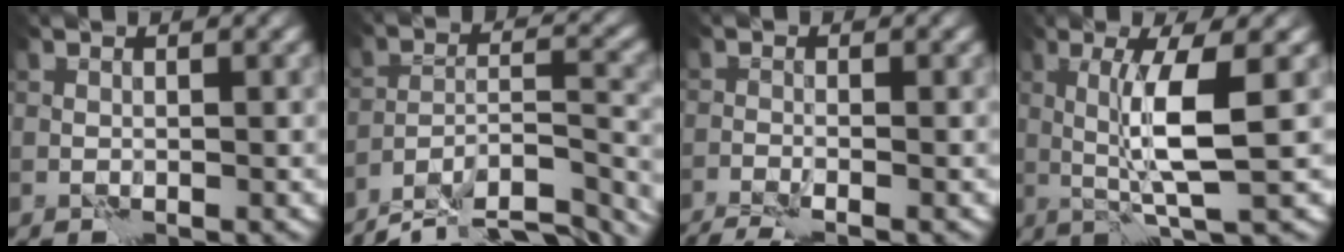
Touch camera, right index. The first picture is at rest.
{"total": 12.0, "force": [-10.6, 3.0, 4.7], "torque": [-0.068, 0.005, -0.149]}
{"total": 4.5, "force": [-3.9, 0.6, 2.2], "torque": [-0.040, -0.016, -0.064]}
{"total": 5.1, "force": [0.8, 0.2, 5.0], "torque": [-0.102, 0.001, 0.018]}